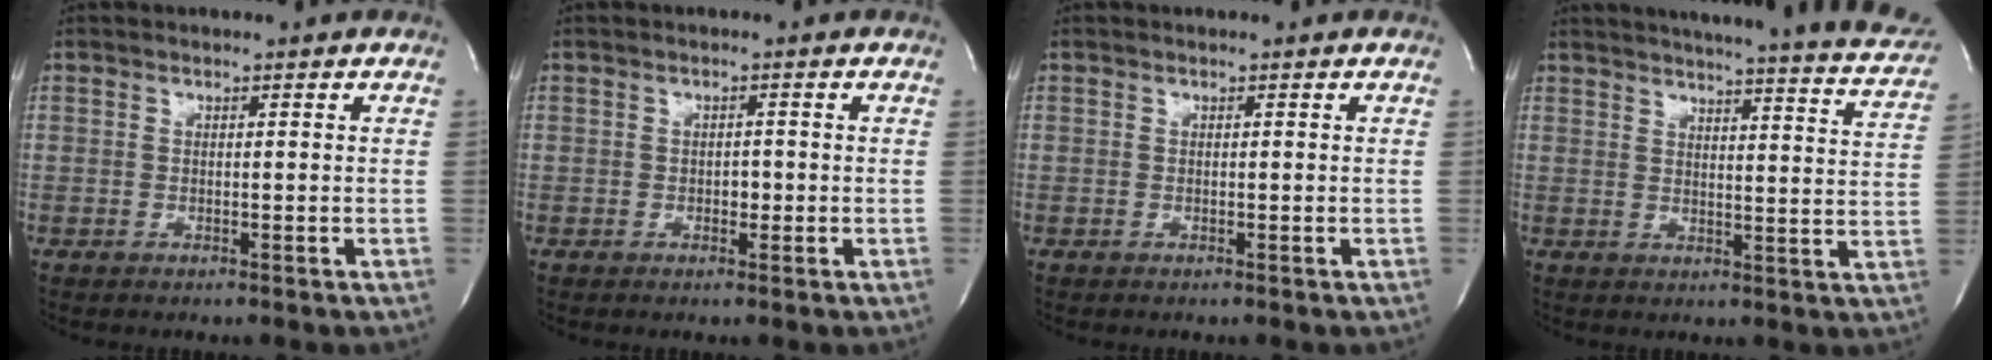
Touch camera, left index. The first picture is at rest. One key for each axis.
{"total": 1.3, "fx": -0.4, "fy": 0.9, "fz": 0.9, "tx": -0.013, "ty": 0.003, "tz": -0.005}
{"total": 0.0}
{"total": 23.6, "fx": 21.7, "fy": 1.8, "fz": 9.1, "tx": -0.129, "ty": -0.061, "tz": 0.245}